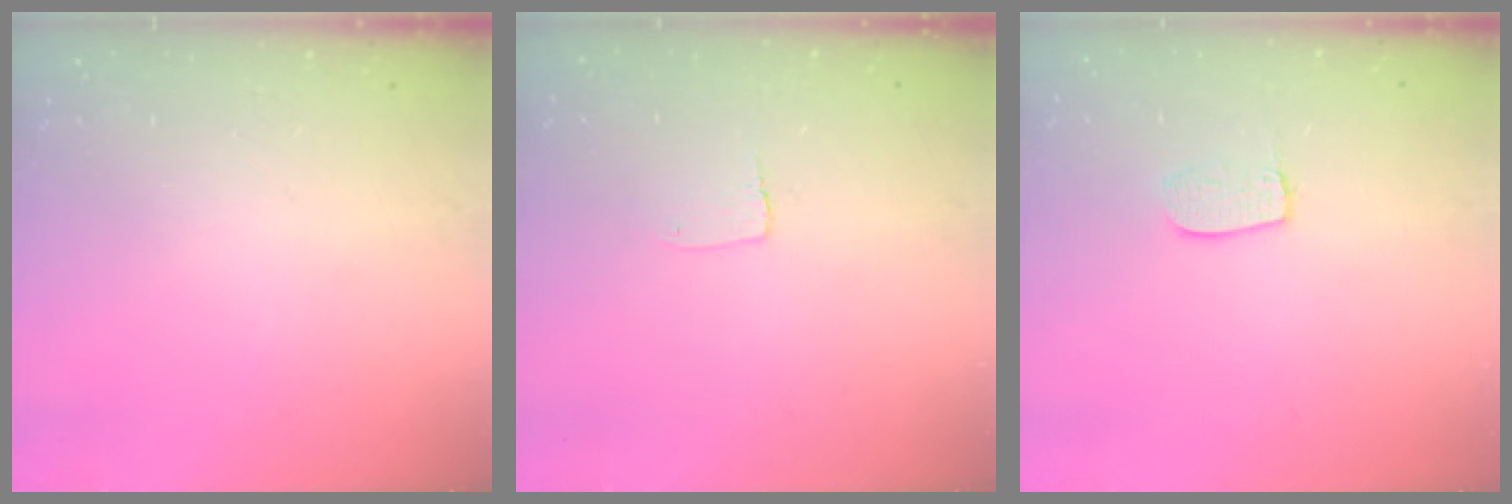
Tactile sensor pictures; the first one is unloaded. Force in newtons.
{"total": 3.2, "press": 3.2, "slide": 0.3}
{"total": 6.6, "press": 6.6, "slide": 0.5}